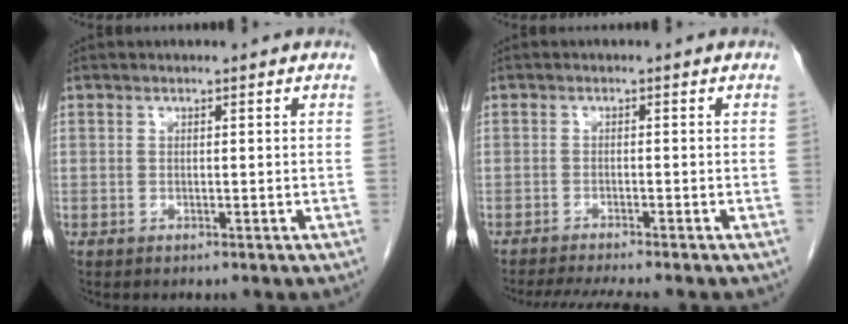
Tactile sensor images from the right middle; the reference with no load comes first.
{"total": 6.3, "force": [-5.5, -0.5, 2.9], "torque": [-0.040, -0.014, -0.088]}